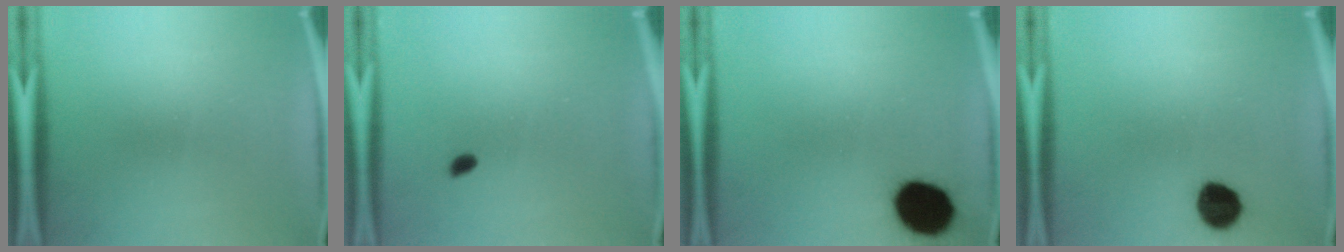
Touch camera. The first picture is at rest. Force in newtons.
{"total": 1.3}
{"total": 15.5}
{"total": 8.4}